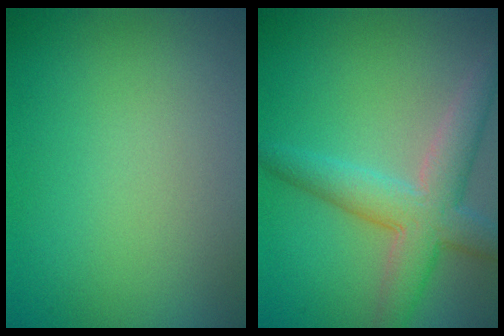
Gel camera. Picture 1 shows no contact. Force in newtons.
{"total": 5.5, "press": 5.5, "slide": 0.5}